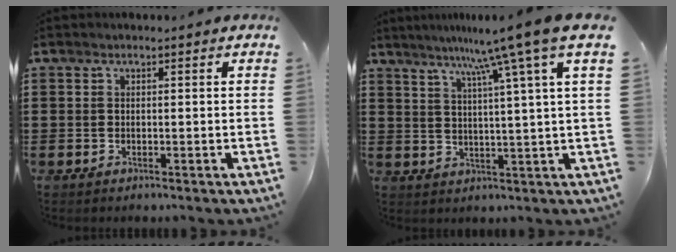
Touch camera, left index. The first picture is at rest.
{"total": 8.8, "force": [5.7, -2.3, 6.4], "torque": [-0.133, -0.022, 0.082]}